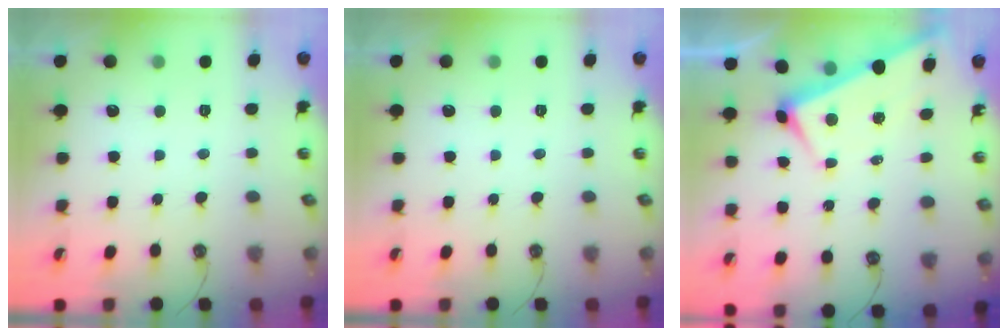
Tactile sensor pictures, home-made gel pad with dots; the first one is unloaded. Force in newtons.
{"total": 0.0}
{"total": 2.8, "press": 2.7, "slide": 0.6}